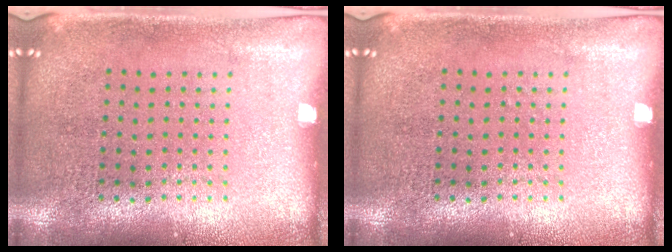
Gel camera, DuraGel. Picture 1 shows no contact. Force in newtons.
{"total": 0.0}